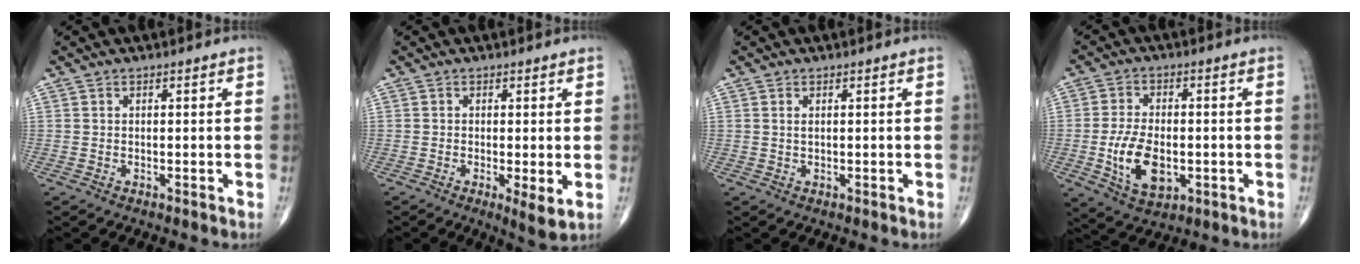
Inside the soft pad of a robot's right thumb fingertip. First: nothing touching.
{"total": 4.0, "force": [-0.7, 0.9, 3.9], "torque": [-0.069, -0.016, -0.015]}
{"total": 0.9, "force": [0.3, 0.4, 0.7], "torque": [-0.017, 0.002, 0.006]}
{"total": 10.6, "force": [-2.1, 6.0, 8.5], "torque": [-0.149, -0.002, -0.031]}